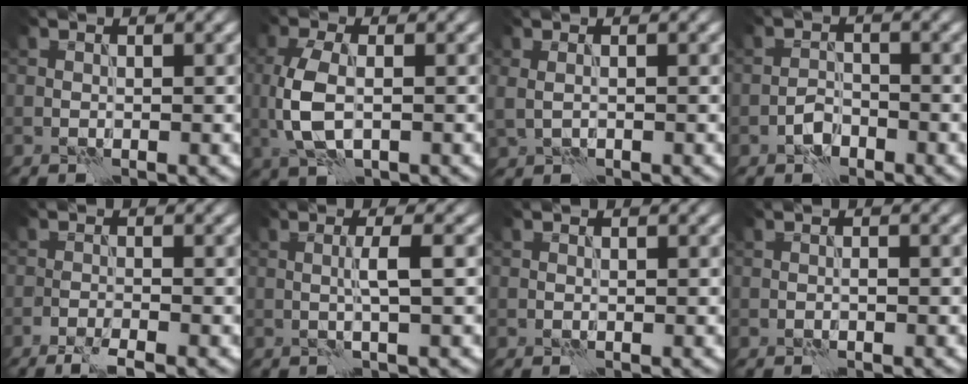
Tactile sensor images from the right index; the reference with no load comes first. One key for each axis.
{"total": 4.8, "fx": -0.1, "fy": 2.5, "fz": 4.1, "tx": -0.098, "ty": -0.003, "tz": 0.002}
{"total": 1.3, "fx": 0.5, "fy": 0.6, "fz": 1.0, "tx": -0.021, "ty": 0.002, "tz": 0.012}
{"total": 1.8, "fx": -1.2, "fy": 1.1, "fz": 0.9, "tx": -0.013, "ty": 0.007, "tz": -0.024}
{"total": 2.3, "fx": -1.7, "fy": 0.1, "fz": 1.6, "tx": -0.033, "ty": -0.001, "tz": -0.035}
{"total": 2.2, "fx": 0.0, "fy": 0.2, "fz": 2.2, "tx": -0.039, "ty": 0.003, "tz": -0.002}
{"total": 0.0}
{"total": 0.5, "fx": -0.3, "fy": 0.1, "fz": 0.4, "tx": -0.008, "ty": 0.001, "tz": -0.003}